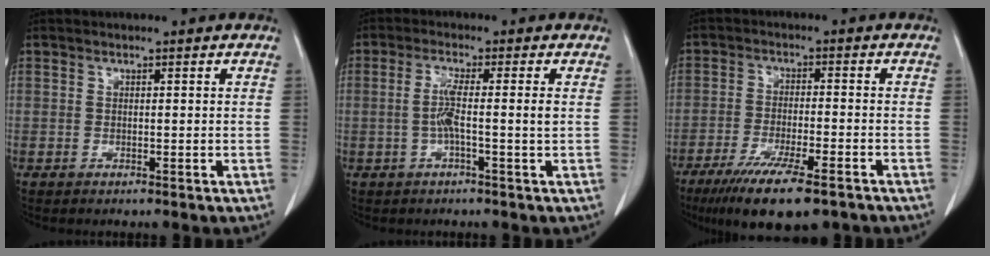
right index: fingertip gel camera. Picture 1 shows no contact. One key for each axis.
{"total": 4.1, "fx": -0.5, "fy": -0.4, "fz": 4.1, "tx": -0.078, "ty": 0.005, "tz": -0.010}
{"total": 13.0, "fx": -9.2, "fy": 2.3, "fz": 9.0, "tx": -0.148, "ty": -0.030, "tz": -0.146}